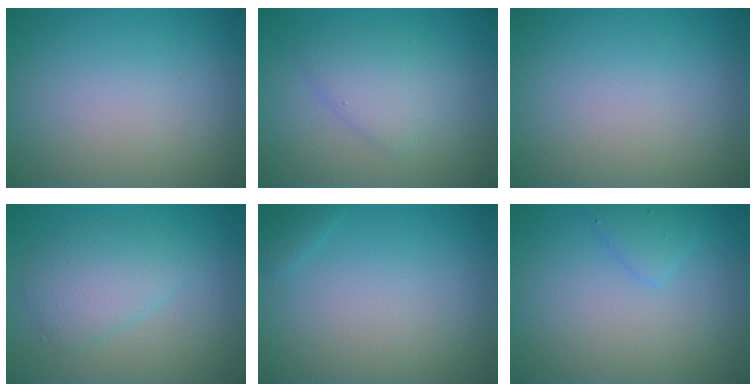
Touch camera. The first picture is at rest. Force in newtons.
{"total": 2.9, "press": 2.9, "slide": 0.2}
{"total": 0.0}
{"total": 3.2, "press": 3.2, "slide": 0.2}
{"total": 0.7, "press": 0.7, "slide": 0.1}
{"total": 1.4, "press": 1.4, "slide": 0.1}